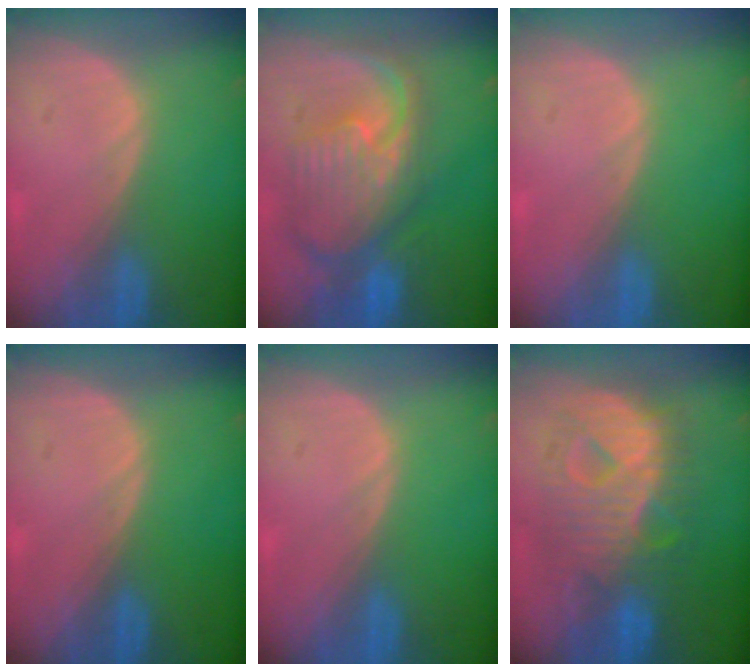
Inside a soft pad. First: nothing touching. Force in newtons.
{"total": 11.6, "press": 10.1, "slide": 5.8}
{"total": 0.0}
{"total": 0.0}
{"total": 0.0}
{"total": 11.2, "press": 11.2, "slide": 1.0}